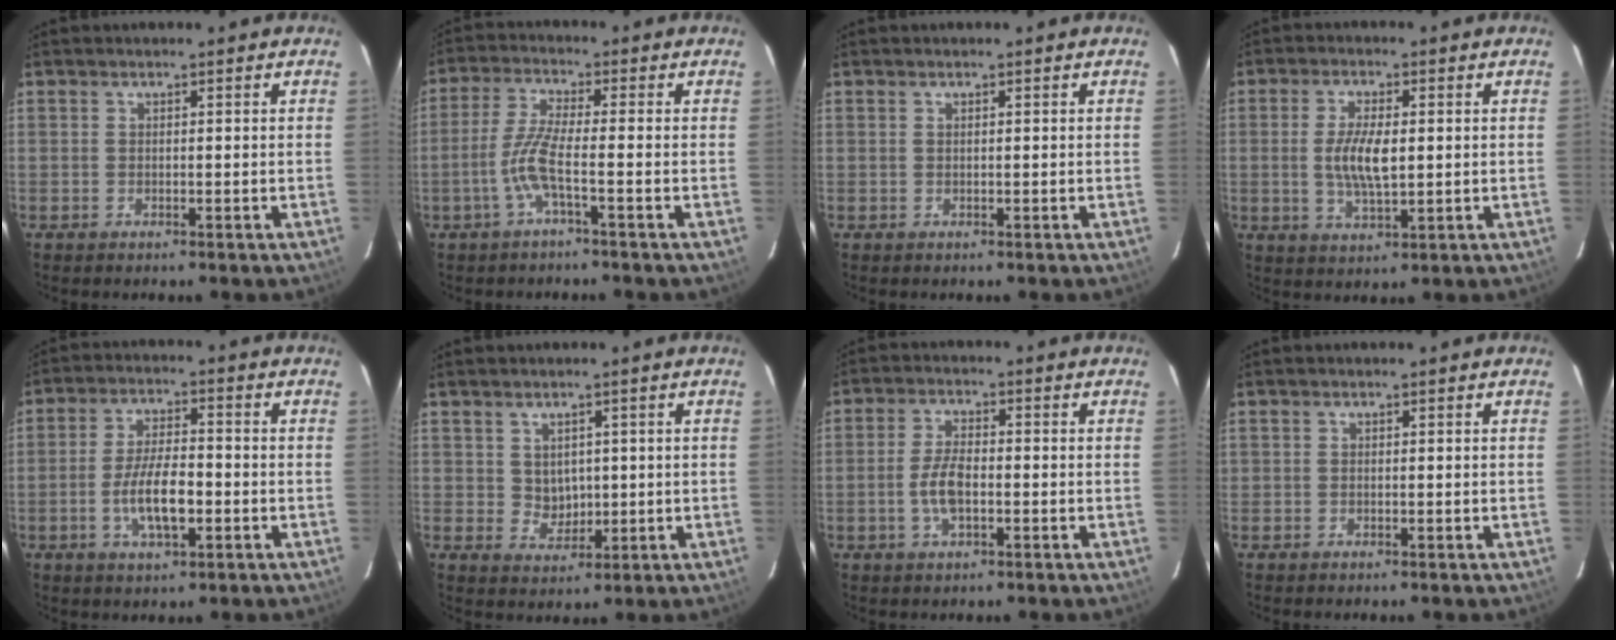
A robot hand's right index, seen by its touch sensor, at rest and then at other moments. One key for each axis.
{"total": 5.9, "fx": -2.4, "fy": -0.1, "fz": 5.4, "tx": -0.122, "ty": 0.000, "tz": -0.047}
{"total": 0.0}
{"total": 7.3, "fx": 0.2, "fy": 2.8, "fz": 6.7, "tx": -0.130, "ty": -0.003, "tz": 0.007}
{"total": 8.4, "fx": -2.5, "fy": 2.9, "fz": 7.5, "tx": -0.149, "ty": -0.004, "tz": -0.043}
{"total": 3.7, "fx": 0.9, "fy": 3.3, "fz": 1.4, "tx": -0.021, "ty": 0.002, "tz": 0.027}
{"total": 5.6, "fx": -1.5, "fy": 2.5, "fz": 4.9, "tx": -0.102, "ty": 0.003, "tz": -0.026}
{"total": 0.0}